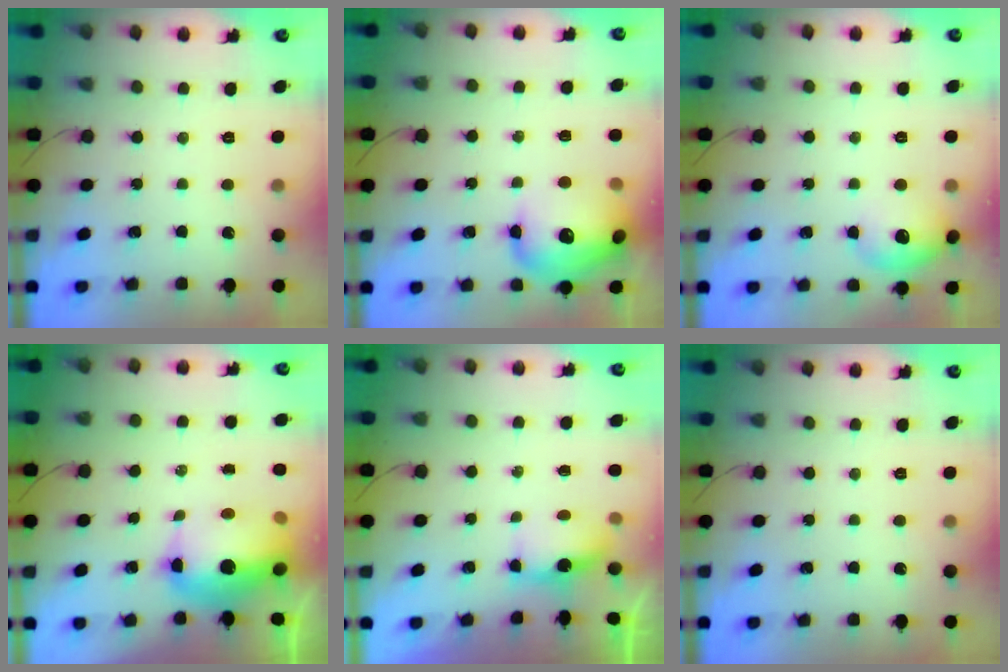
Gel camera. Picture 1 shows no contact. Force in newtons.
{"total": 18.5, "press": 18.4, "slide": 2.3}
{"total": 13.0, "press": 11.2, "slide": 6.7}
{"total": 14.6, "press": 13.5, "slide": 5.6}
{"total": 5.2, "press": 5.1, "slide": 0.5}
{"total": 0.0}